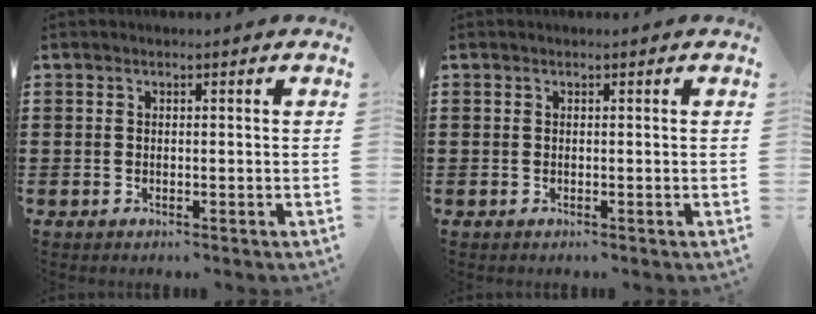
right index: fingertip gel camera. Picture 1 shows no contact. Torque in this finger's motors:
{"motor_torque": [1.28, 0.86, 0.04, 0.01]}